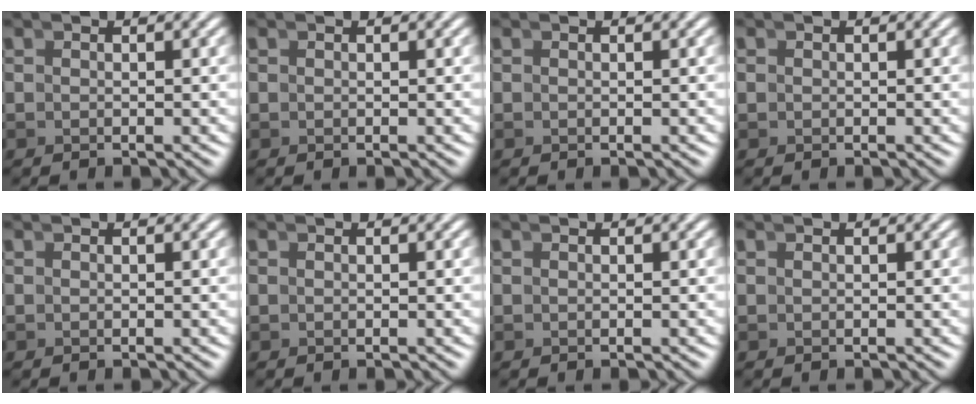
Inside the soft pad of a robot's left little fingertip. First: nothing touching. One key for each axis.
{"total": 0.0}
{"total": 0.0}
{"total": 0.6, "fx": -0.1, "fy": 0.6, "fz": 0.2, "tx": -0.006, "ty": -0.004, "tz": 0.001}
{"total": 0.0}
{"total": 0.0}
{"total": 0.0}
{"total": 0.0}